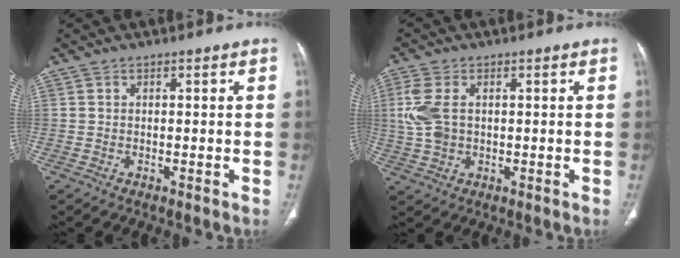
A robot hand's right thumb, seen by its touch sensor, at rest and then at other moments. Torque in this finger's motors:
{"motor_torque": [0.15, 0.20, 0.42, 0.63, 0.21]}